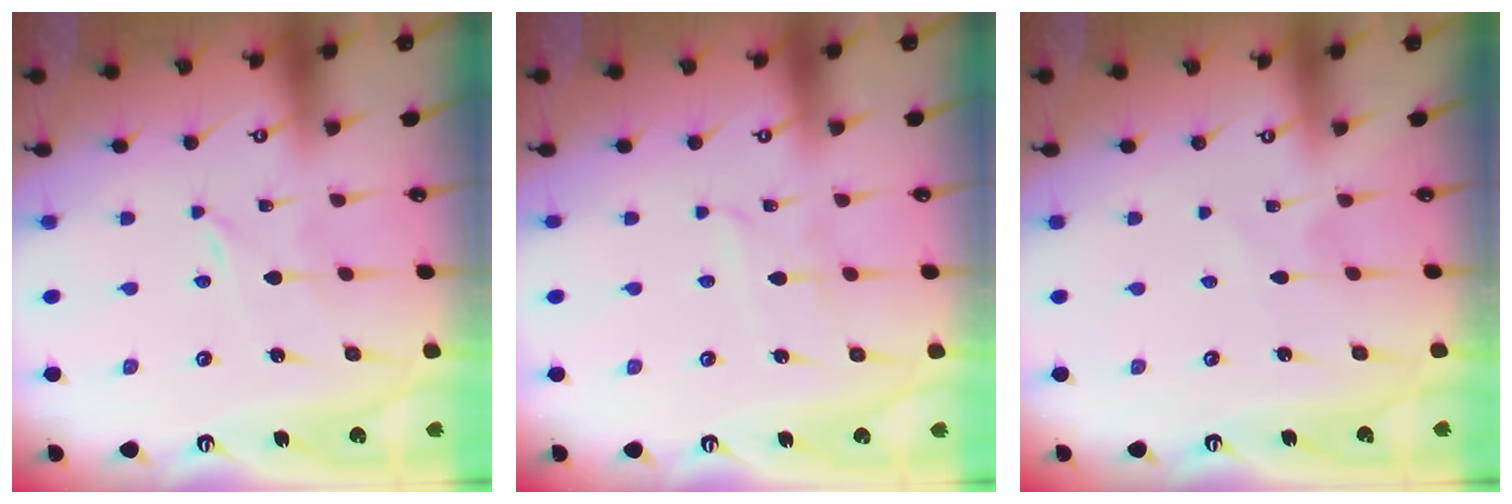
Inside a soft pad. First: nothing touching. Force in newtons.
{"total": 3.5, "press": 3.5, "slide": 0.4}
{"total": 1.8, "press": 1.8, "slide": 0.2}